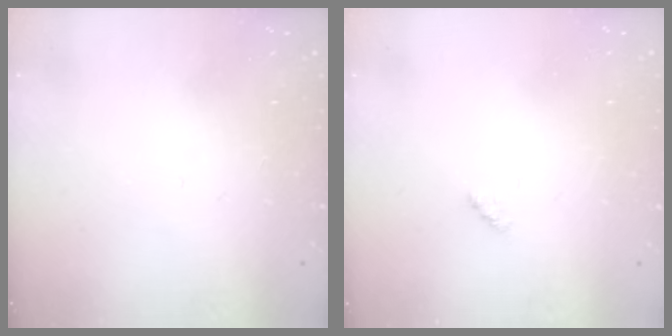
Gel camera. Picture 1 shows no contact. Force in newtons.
{"total": 2.4, "press": 2.4, "slide": 0.4}